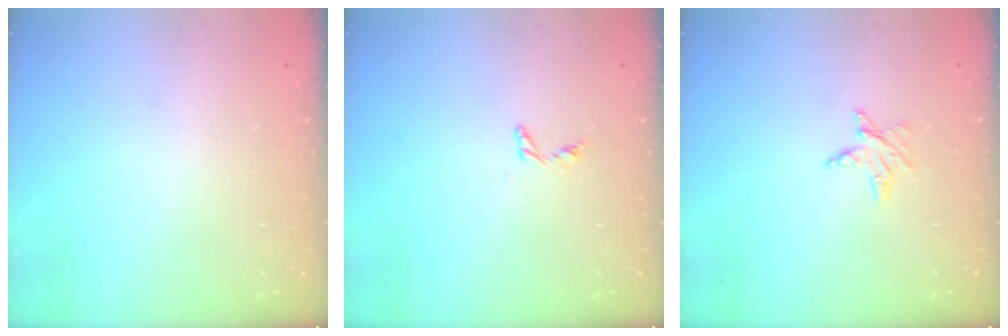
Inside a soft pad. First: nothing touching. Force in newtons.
{"total": 3.8, "press": 3.7, "slide": 0.4}
{"total": 3.4, "press": 3.3, "slide": 0.5}